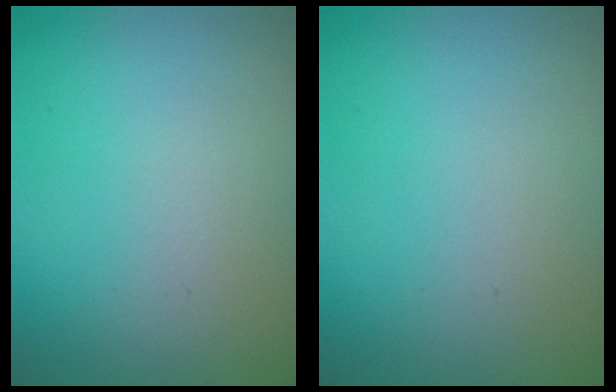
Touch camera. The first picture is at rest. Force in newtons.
{"total": 0.0}